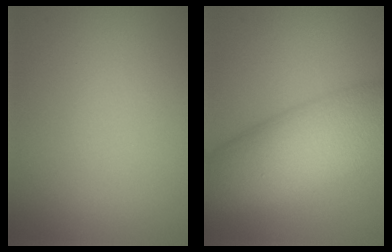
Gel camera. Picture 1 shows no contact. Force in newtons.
{"total": 11.6, "press": 11.6, "slide": 0.4}